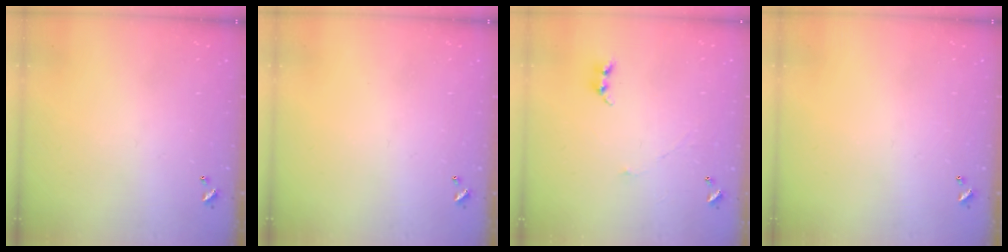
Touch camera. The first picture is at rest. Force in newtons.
{"total": 0.0}
{"total": 1.5, "press": 1.4, "slide": 0.2}
{"total": 0.0}